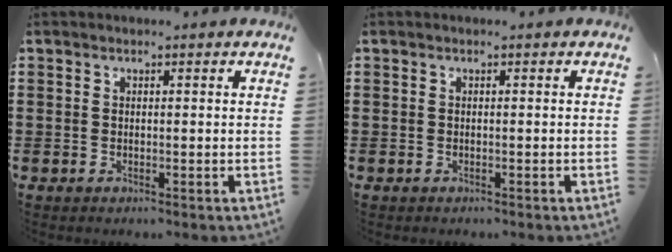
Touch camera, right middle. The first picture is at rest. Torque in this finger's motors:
{"motor_torque": [-0.19, 0.18, 0.02, -0.01]}